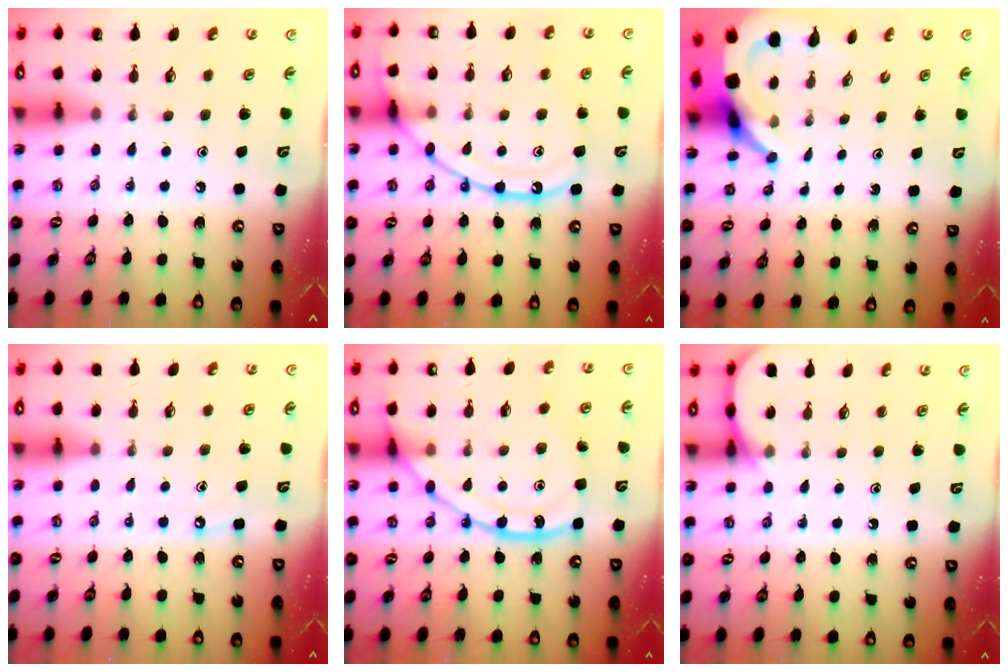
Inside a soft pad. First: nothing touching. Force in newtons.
{"total": 15.4, "press": 15.4, "slide": 1.2}
{"total": 6.7, "press": 6.6, "slide": 0.8}
{"total": 4.0, "press": 3.9, "slide": 0.6}
{"total": 14.9, "press": 14.9, "slide": 0.8}
{"total": 4.8, "press": 4.7, "slide": 0.6}